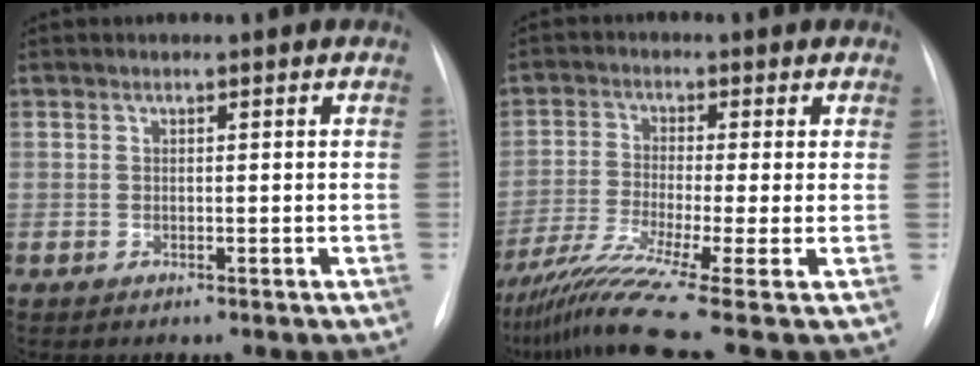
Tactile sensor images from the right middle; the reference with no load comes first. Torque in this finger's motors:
{"motor_torque": [0.28, -1.17, 0.04, 0.08]}